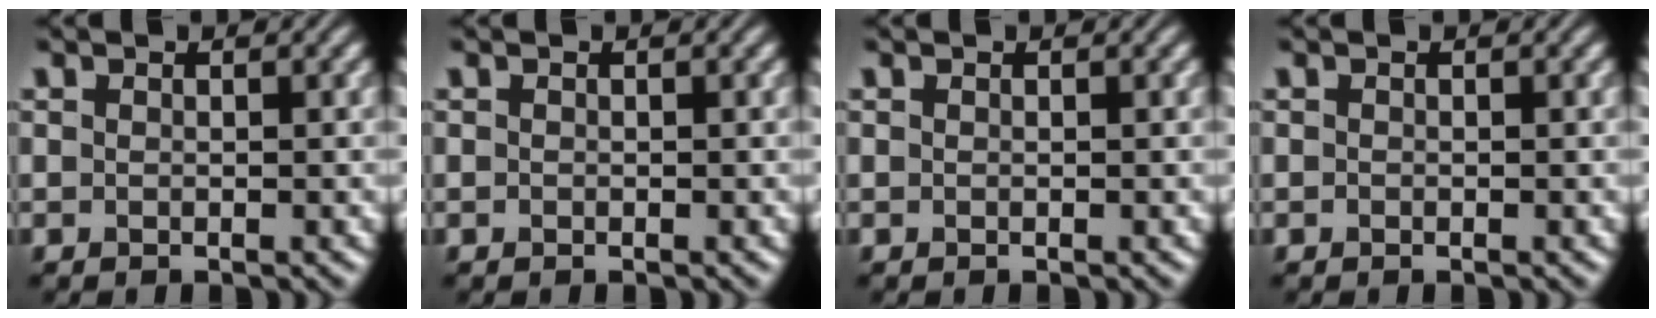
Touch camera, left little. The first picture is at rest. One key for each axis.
{"total": 0.0}
{"total": 0.0}
{"total": 0.0}